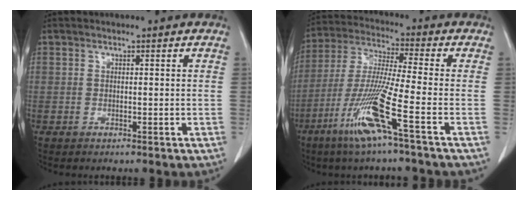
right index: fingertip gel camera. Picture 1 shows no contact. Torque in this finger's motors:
{"motor_torque": [1.35, -0.79, 0.34, 0.19]}